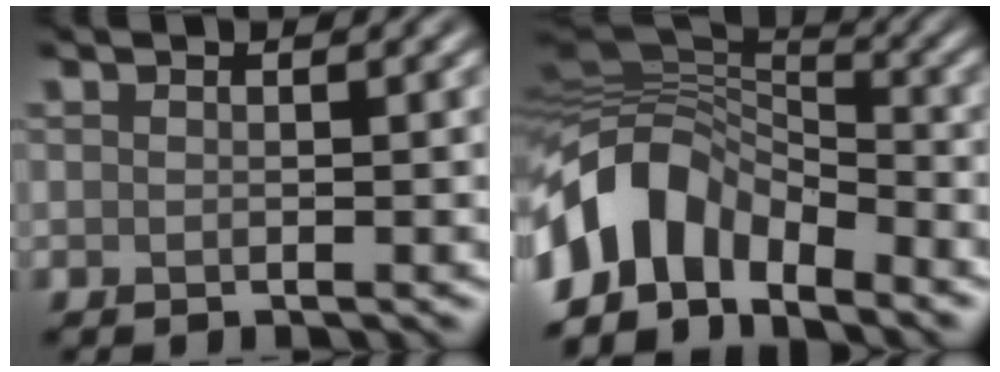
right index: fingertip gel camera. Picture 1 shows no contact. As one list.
[{"total": 9.6, "force": [-5.6, 5.4, 5.6], "torque": [-0.097, 0.006, -0.114]}]